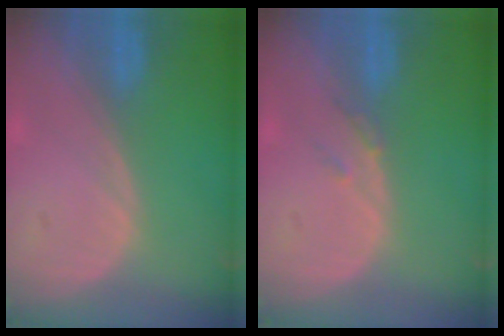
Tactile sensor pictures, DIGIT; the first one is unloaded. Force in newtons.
{"total": 1.5, "press": 1.3, "slide": 0.7}